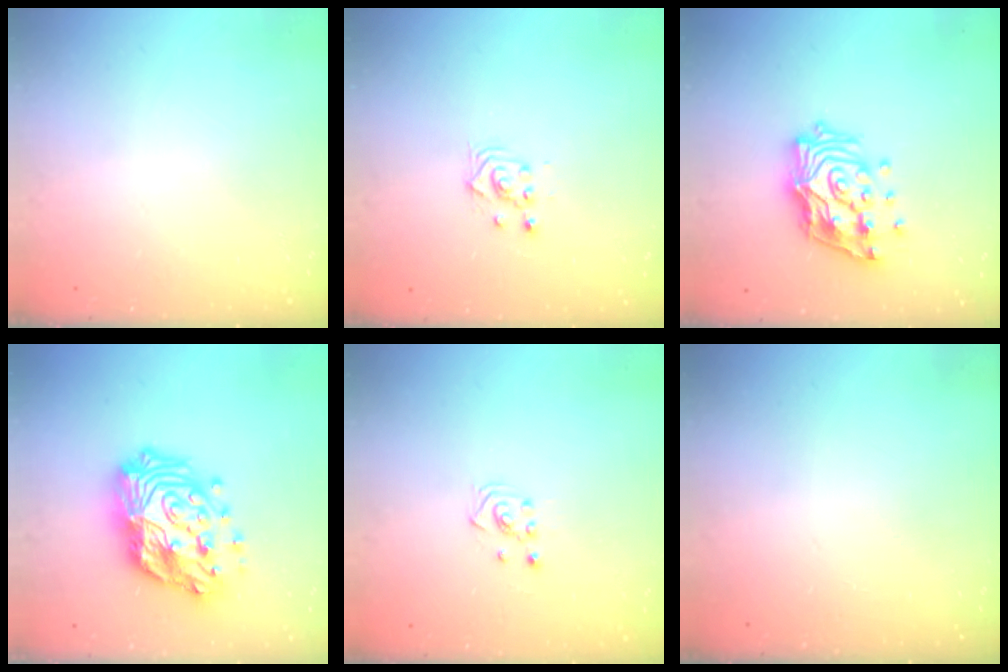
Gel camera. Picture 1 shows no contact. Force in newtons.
{"total": 2.3, "press": 2.3, "slide": 0.2}
{"total": 15.5, "press": 15.4, "slide": 1.8}
{"total": 20.7, "press": 20.7, "slide": 1.9}
{"total": 2.5, "press": 2.4, "slide": 0.8}
{"total": 0.0}